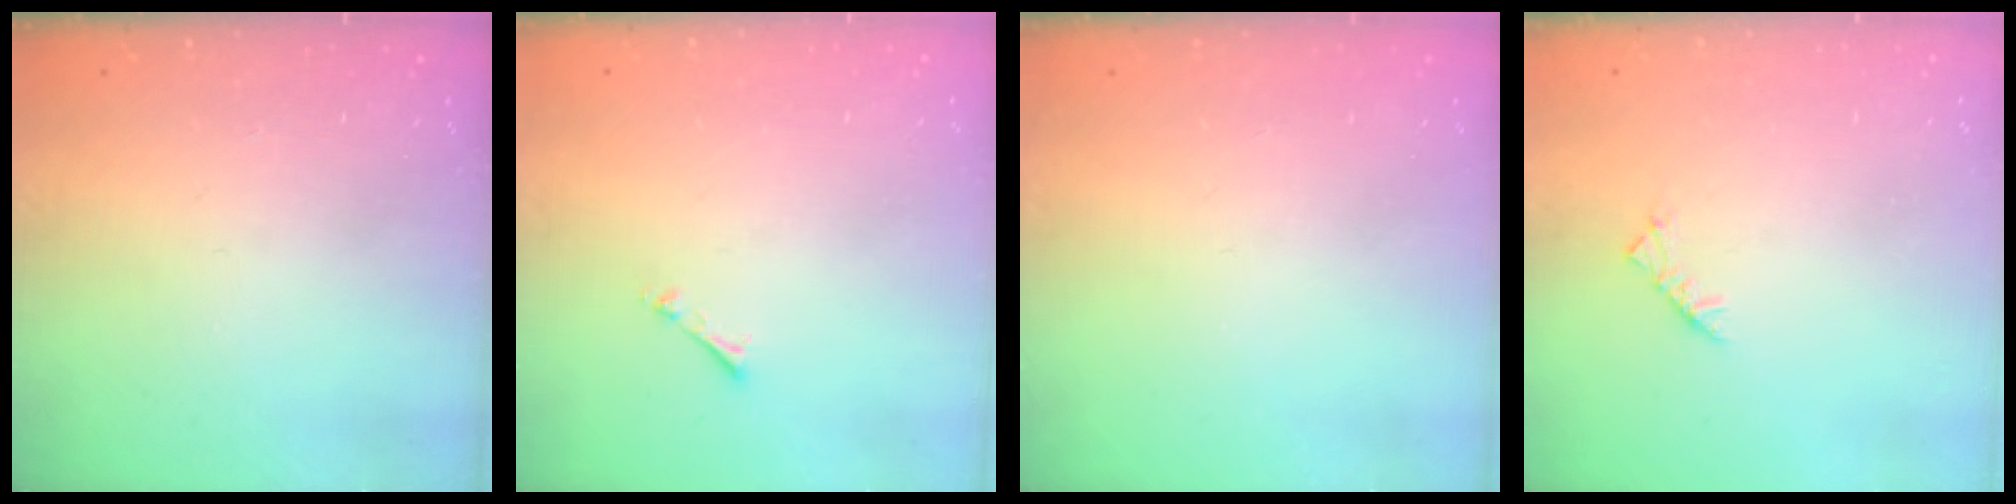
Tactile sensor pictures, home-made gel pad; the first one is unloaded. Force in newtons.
{"total": 0.6, "press": 0.6, "slide": 0.2}
{"total": 0.0}
{"total": 2.5, "press": 2.4, "slide": 0.7}